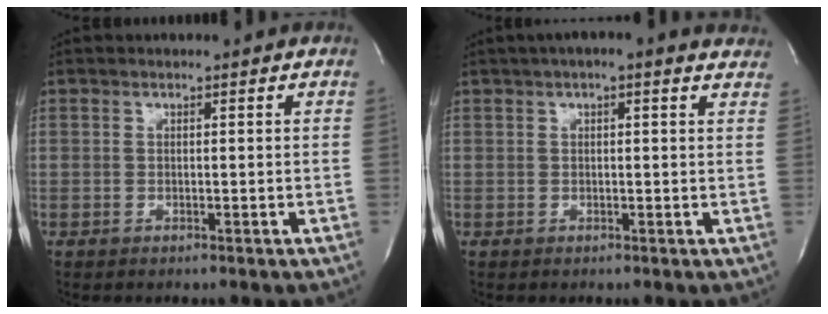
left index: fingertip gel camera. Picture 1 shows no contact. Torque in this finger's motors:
{"motor_torque": [-0.35, -0.51, 0.43, 0.06]}